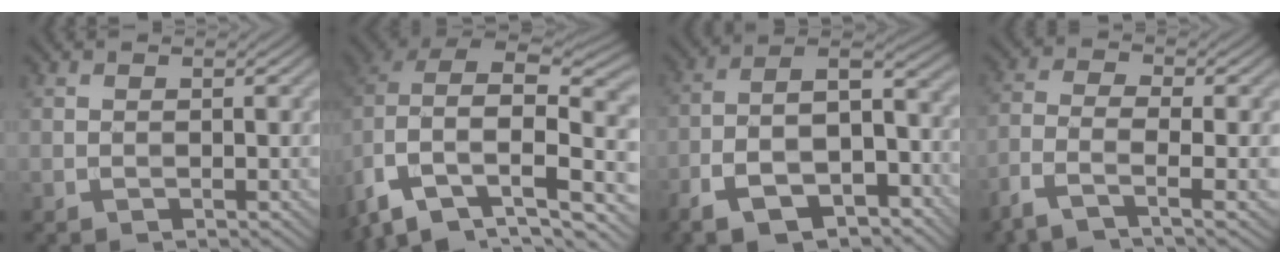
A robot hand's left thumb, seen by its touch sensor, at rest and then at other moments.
{"total": 14.7, "force": [-5.2, 9.9, 9.6], "torque": [-0.213, -0.042, -0.060]}
{"total": 13.6, "force": [-7.7, 5.9, 9.5], "torque": [-0.168, -0.019, -0.134]}
{"total": 5.9, "force": [-3.6, 1.5, 4.4], "torque": [-0.094, -0.004, -0.084]}